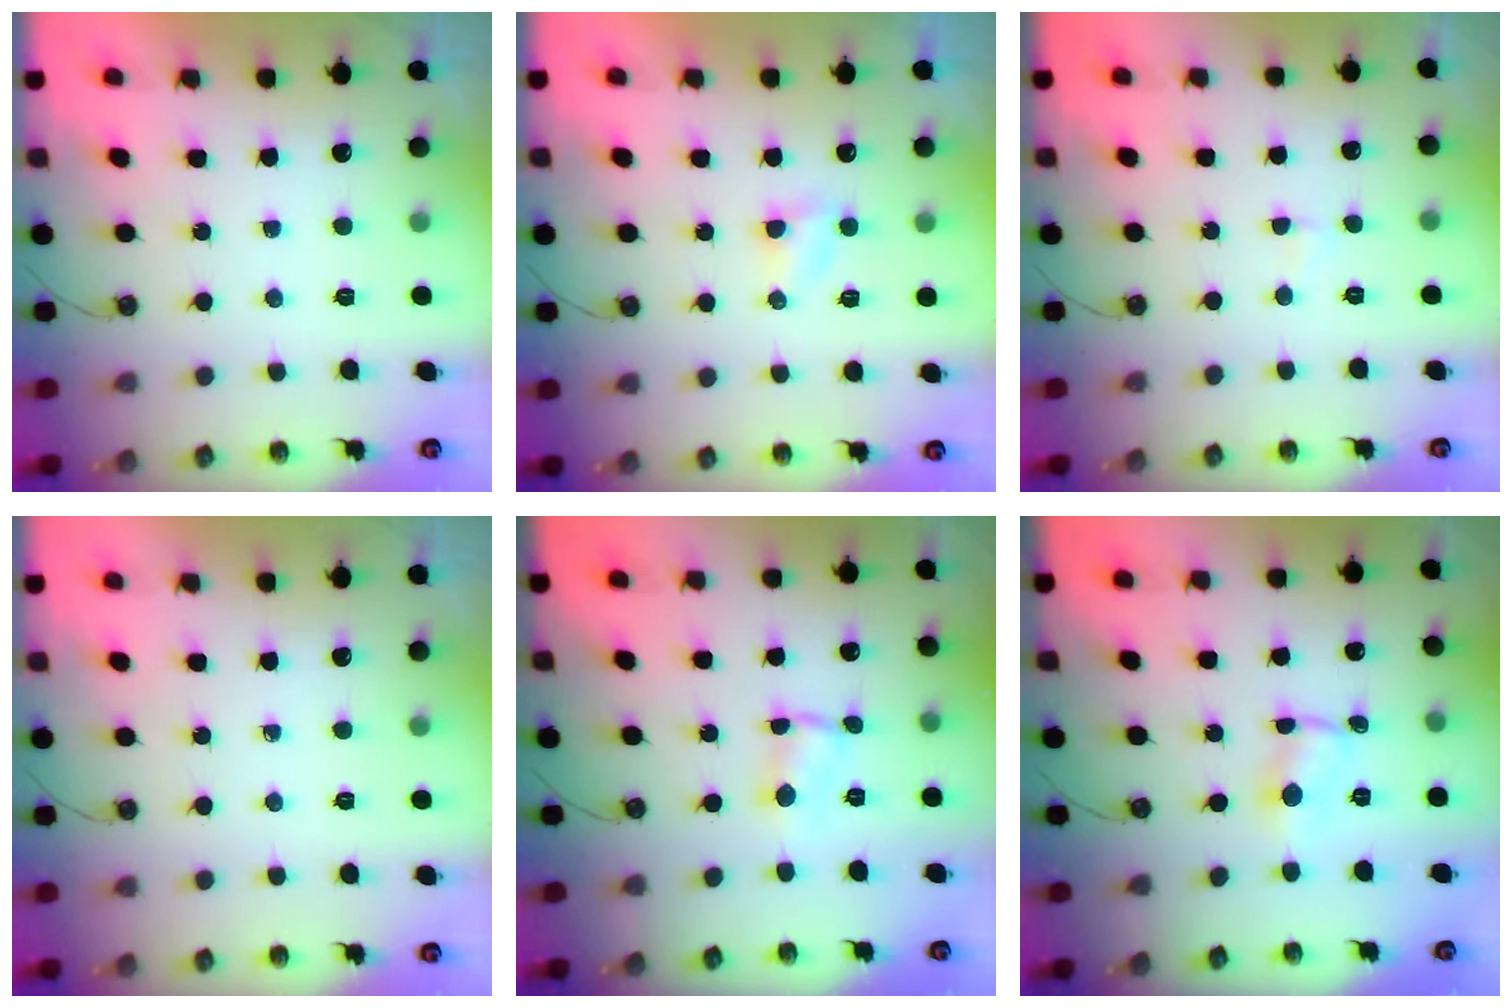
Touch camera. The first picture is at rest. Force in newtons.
{"total": 3.0, "press": 3.0, "slide": 0.3}
{"total": 3.5, "press": 0.9, "slide": 3.4}
{"total": 0.0}
{"total": 1.1, "press": 1.0, "slide": 0.2}
{"total": 1.3, "press": 1.3, "slide": 0.2}